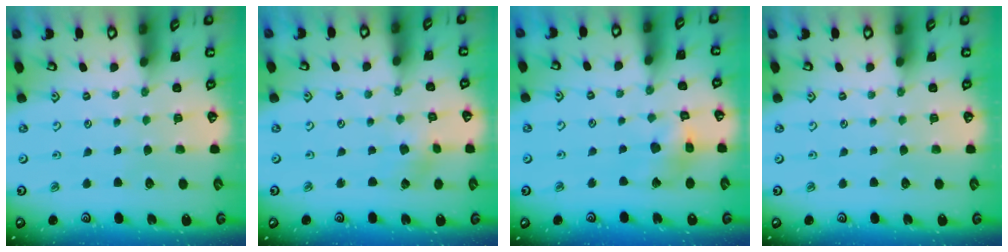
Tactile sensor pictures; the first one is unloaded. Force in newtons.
{"total": 1.9, "press": 1.9, "slide": 0.2}
{"total": 10.0, "press": 10.0, "slide": 1.2}
{"total": 0.0}